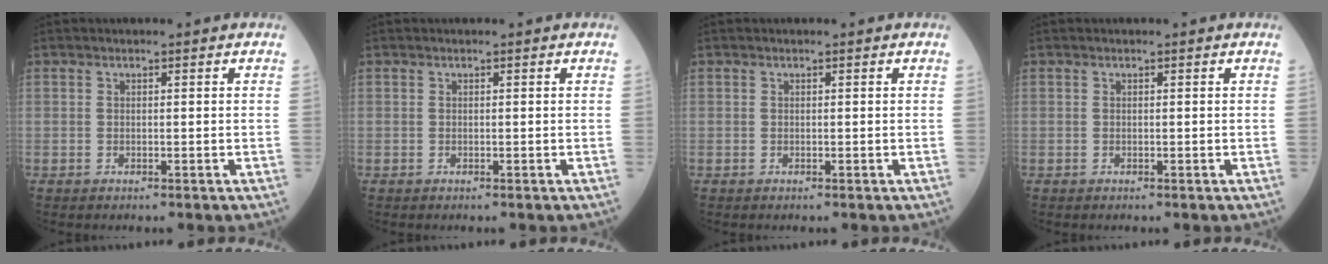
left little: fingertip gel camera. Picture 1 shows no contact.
{"total": 0.0}
{"total": 0.0}
{"total": 0.0}